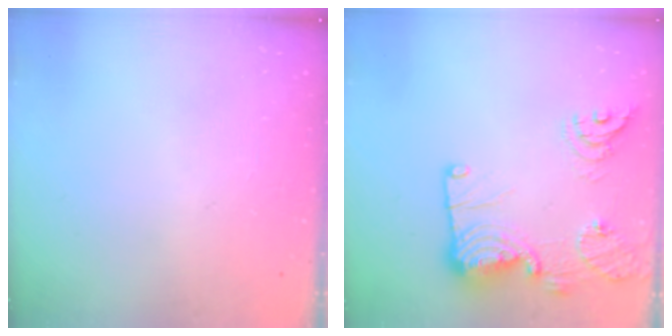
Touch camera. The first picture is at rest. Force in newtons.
{"total": 19.1, "press": 18.3, "slide": 5.5}